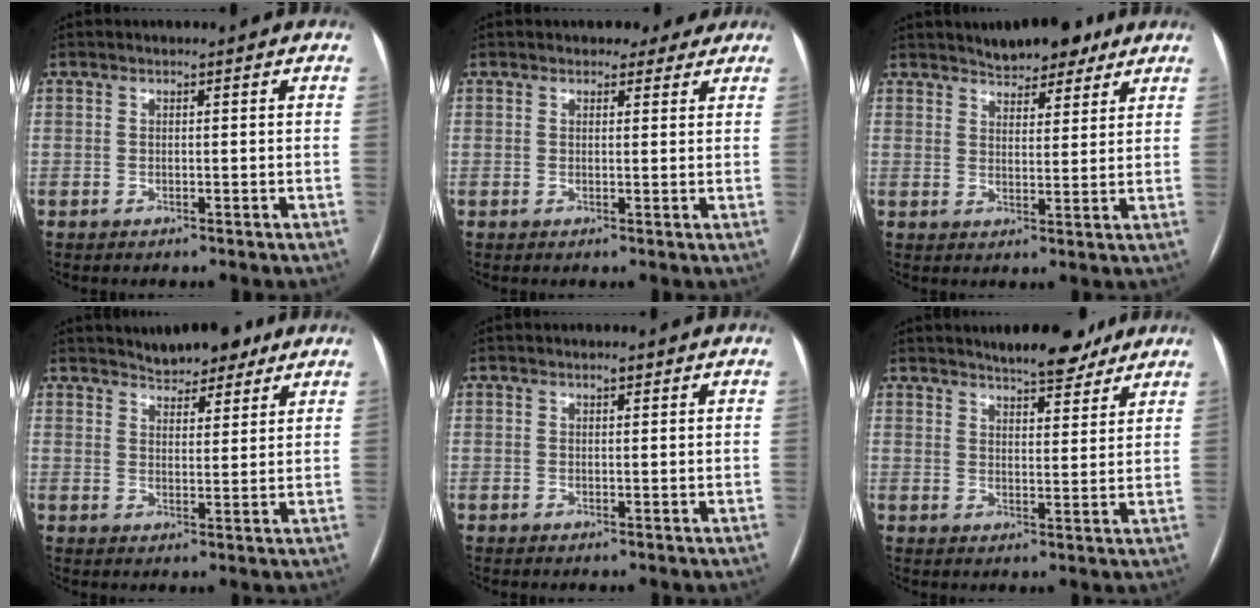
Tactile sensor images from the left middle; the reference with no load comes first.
{"total": 3.3, "force": [2.7, 1.8, 0.6], "torque": [-0.001, 0.004, 0.028]}
{"total": 7.1, "force": [5.9, 2.7, 3.0], "torque": [-0.042, 0.011, 0.088]}
{"total": 6.5, "force": [5.4, 2.4, 2.6], "torque": [-0.039, 0.010, 0.084]}
{"total": 0.9, "force": [0.6, 0.3, 0.6], "torque": [-0.012, 0.001, 0.009]}
{"total": 7.8, "force": [6.6, 2.1, 3.5], "torque": [-0.049, 0.004, 0.093]}